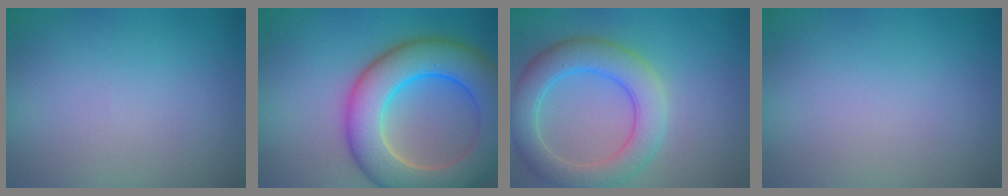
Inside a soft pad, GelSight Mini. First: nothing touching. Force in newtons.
{"total": 10.3, "press": 10.3, "slide": 0.7}
{"total": 5.4, "press": 5.4, "slide": 0.3}
{"total": 0.0}